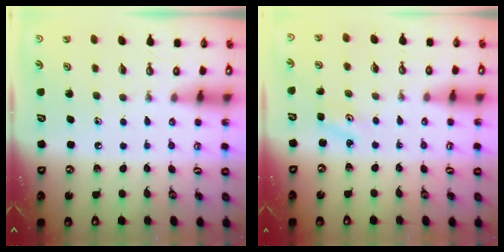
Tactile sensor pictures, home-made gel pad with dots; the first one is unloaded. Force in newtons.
{"total": 2.6, "press": 2.6, "slide": 0.3}